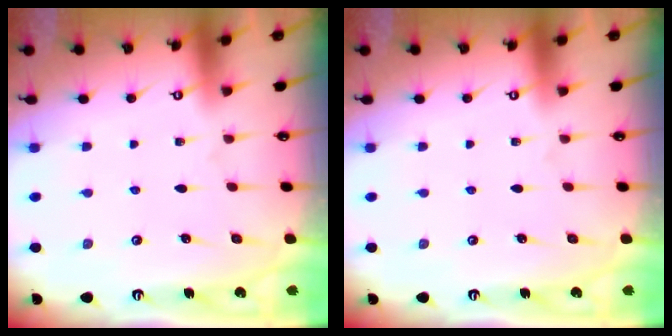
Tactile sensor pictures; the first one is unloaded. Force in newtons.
{"total": 0.0}